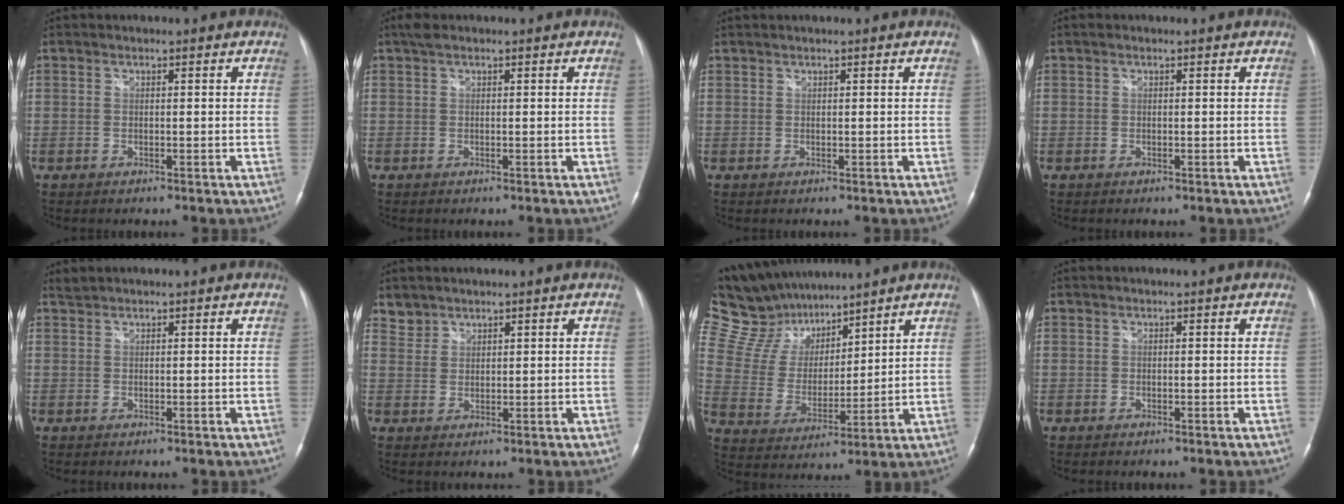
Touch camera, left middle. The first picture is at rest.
{"total": 1.6, "force": [1.2, 0.5, 1.0], "torque": [-0.024, 0.021, 0.022]}
{"total": 0.7, "force": [0.7, -0.1, 0.3], "torque": [-0.006, 0.009, 0.018]}
{"total": 0.0}
{"total": 0.9, "force": [0.9, -0.1, -0.1], "torque": [-0.006, 0.010, 0.025]}
{"total": 2.4, "force": [2.1, 1.2, -0.5], "torque": [0.017, 0.007, 0.039]}
{"total": 14.4, "force": [12.6, 5.1, 4.8], "torque": [-0.099, 0.023, 0.241]}
{"total": 0.0}